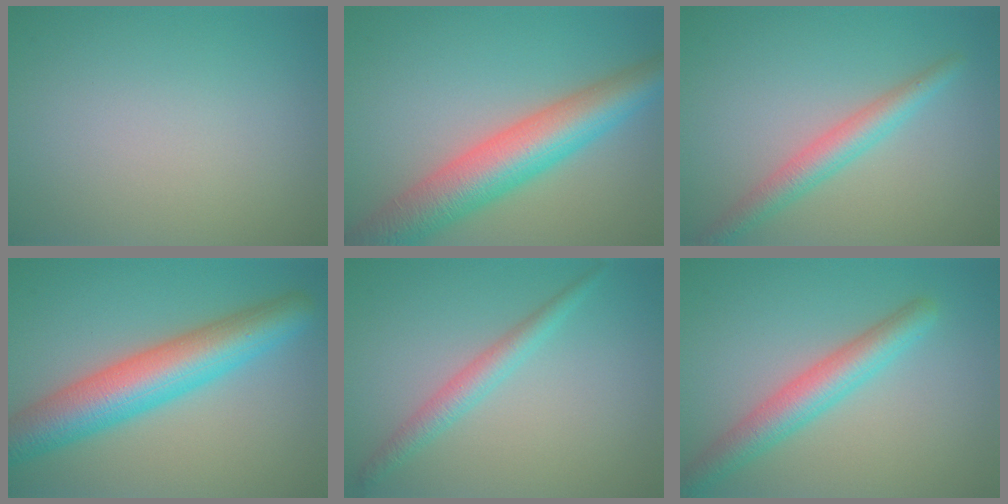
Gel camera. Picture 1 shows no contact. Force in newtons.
{"total": 8.7, "press": 8.6, "slide": 0.4}
{"total": 3.3, "press": 3.3, "slide": 0.1}
{"total": 8.5, "press": 8.5, "slide": 0.2}
{"total": 2.4, "press": 2.4, "slide": 0.0}
{"total": 4.4, "press": 4.4, "slide": 0.1}